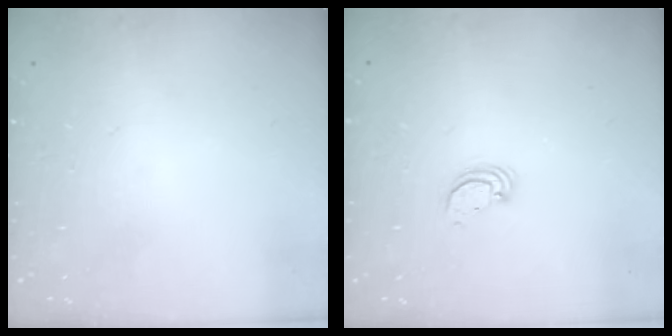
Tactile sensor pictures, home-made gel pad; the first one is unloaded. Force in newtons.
{"total": 2.9, "press": 2.9, "slide": 0.1}